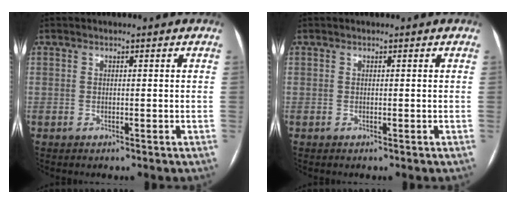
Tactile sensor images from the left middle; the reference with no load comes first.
{"total": 0.0}